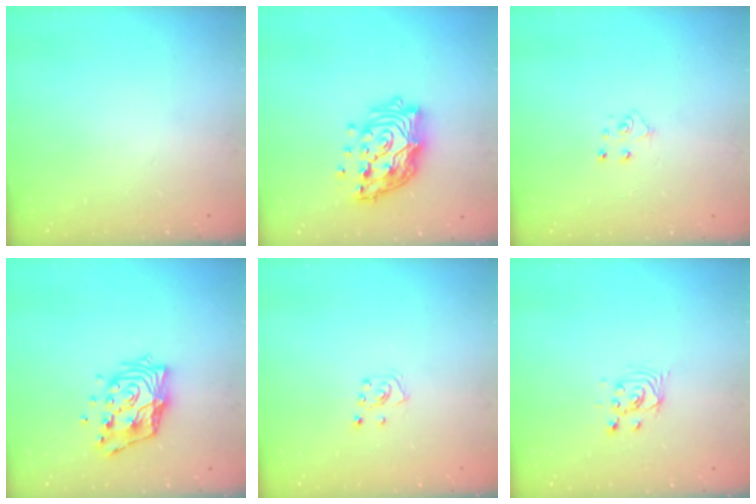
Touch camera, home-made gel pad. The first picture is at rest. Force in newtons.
{"total": 17.4, "press": 17.1, "slide": 3.2}
{"total": 5.1, "press": 5.1, "slide": 0.5}
{"total": 13.7, "press": 13.6, "slide": 1.5}
{"total": 5.9, "press": 5.8, "slide": 0.7}
{"total": 3.1, "press": 3.1, "slide": 0.2}